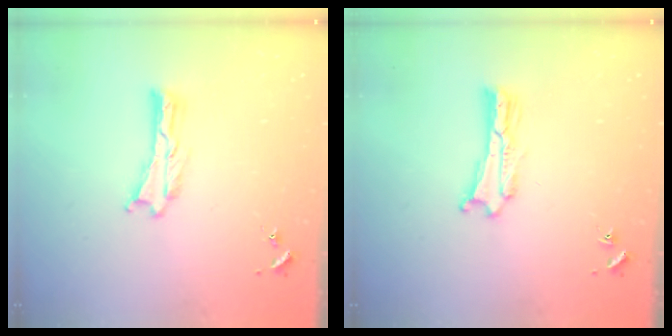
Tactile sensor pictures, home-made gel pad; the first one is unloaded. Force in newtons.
{"total": 0.9, "press": 0.9, "slide": 0.2}